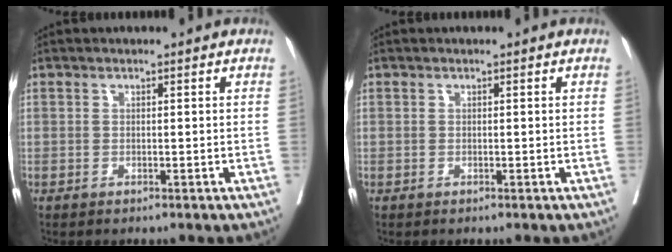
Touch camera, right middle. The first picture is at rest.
{"total": 0.0}